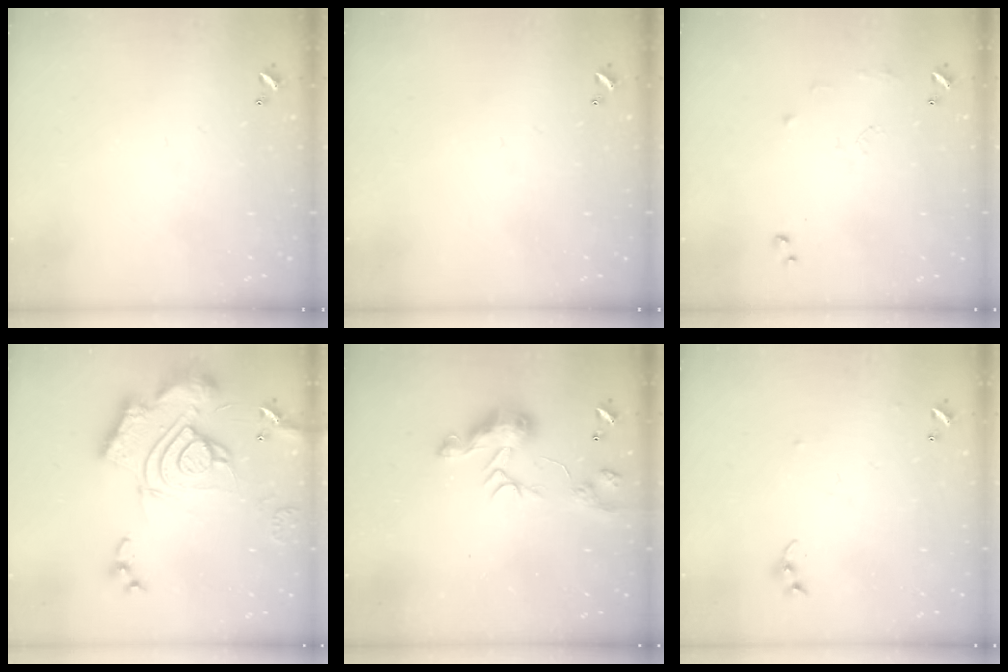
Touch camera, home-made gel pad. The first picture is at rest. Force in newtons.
{"total": 0.0}
{"total": 8.3, "press": 8.3, "slide": 0.8}
{"total": 23.3, "press": 23.1, "slide": 2.3}
{"total": 11.0, "press": 11.0, "slide": 0.7}
{"total": 5.1, "press": 5.0, "slide": 0.5}